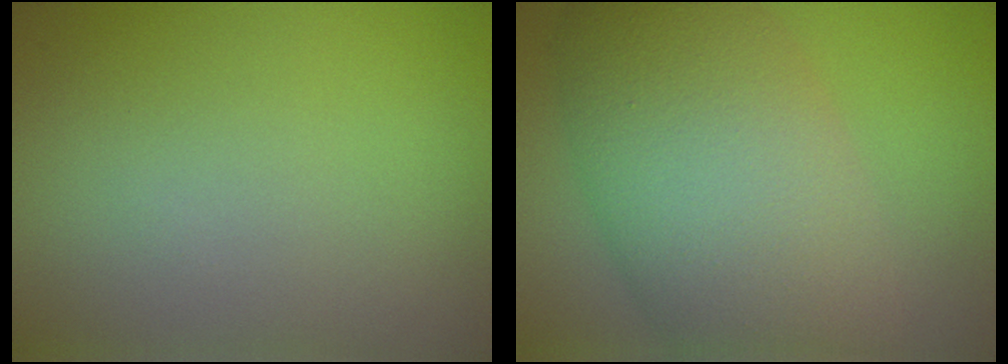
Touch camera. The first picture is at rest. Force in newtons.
{"total": 10.6, "press": 10.6, "slide": 0.8}